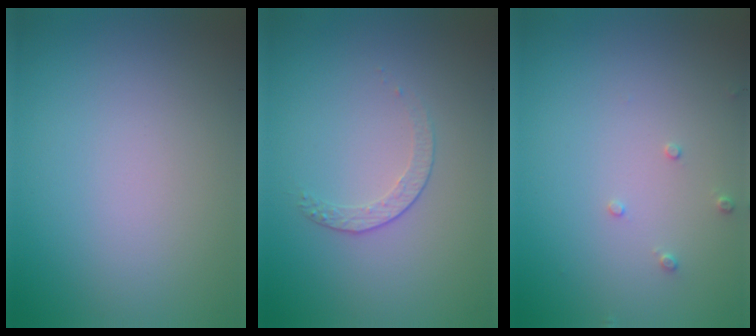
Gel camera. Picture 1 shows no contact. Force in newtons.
{"total": 1.5, "press": 0.9, "slide": 1.2}
{"total": 0.8, "press": 0.8, "slide": 0.2}